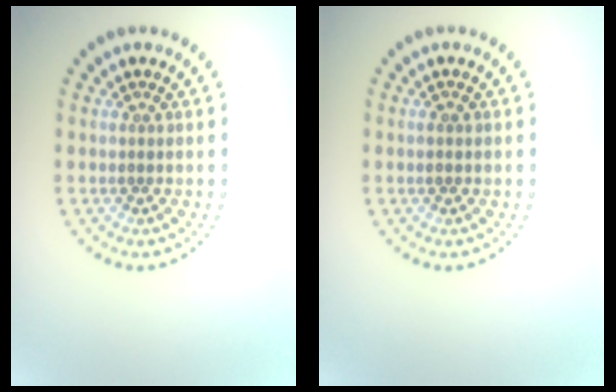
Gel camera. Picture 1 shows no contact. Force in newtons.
{"total": 0.9, "press": 0.9, "slide": 0.1}